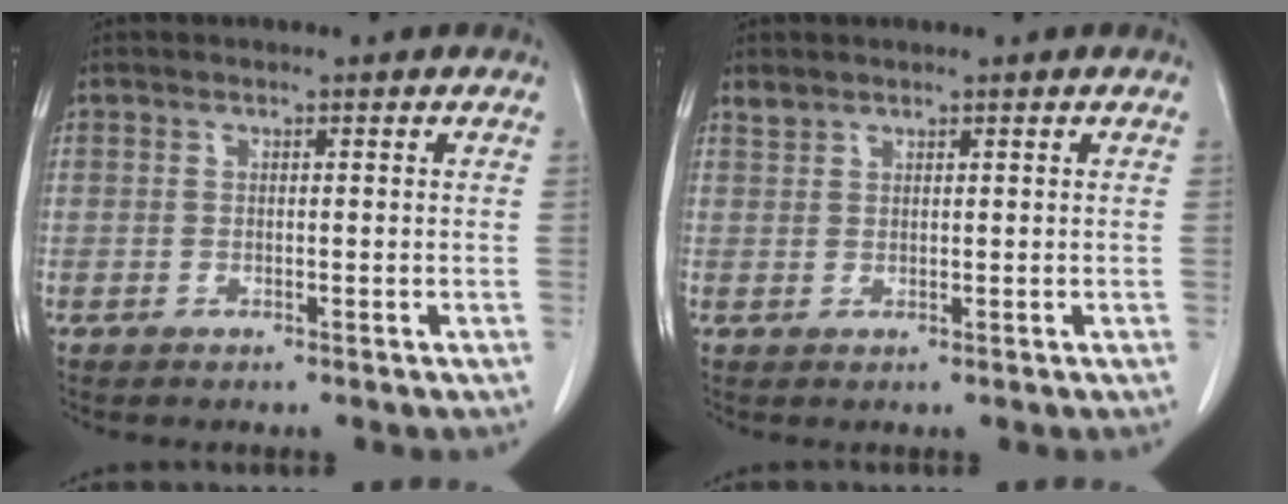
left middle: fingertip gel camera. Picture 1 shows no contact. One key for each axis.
{"total": 1.1, "fx": 1.0, "fy": 0.3, "fz": 0.1, "tx": -0.006, "ty": 0.005, "tz": 0.023}